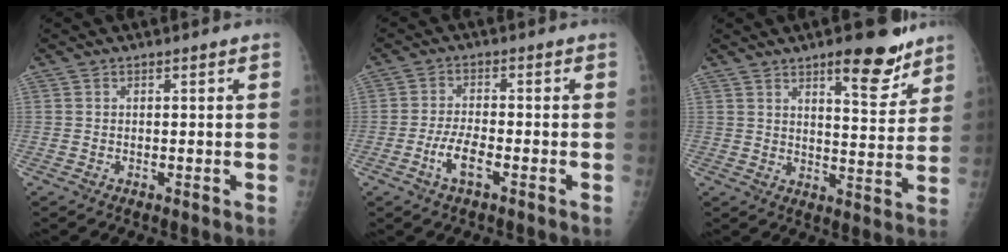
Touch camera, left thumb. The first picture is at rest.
{"total": 4.8, "force": [-2.4, 1.6, 3.9], "torque": [-0.082, 0.012, -0.045]}
{"total": 11.1, "force": [7.5, 3.5, 7.4], "torque": [-0.074, -0.048, 0.105]}